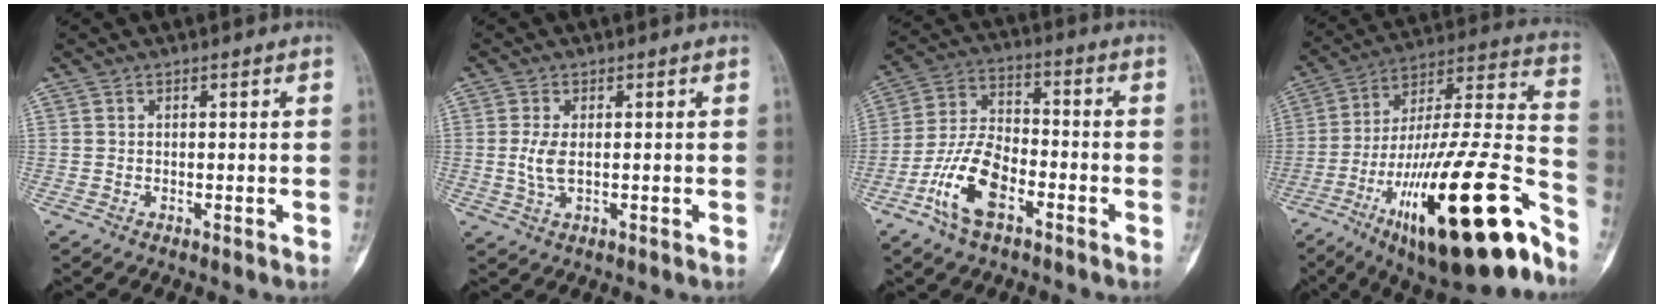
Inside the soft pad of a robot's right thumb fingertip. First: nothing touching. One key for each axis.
{"total": 3.6, "fx": -0.1, "fy": 1.5, "fz": 3.2, "tx": -0.077, "ty": -0.005, "tz": -0.001}
{"total": 12.1, "fx": -5.7, "fy": 6.1, "fz": 8.8, "tx": -0.173, "ty": 0.031, "tz": -0.111}
{"total": 32.2, "fx": -16.9, "fy": 8.2, "fz": 26.1, "tx": -0.376, "ty": 0.077, "tz": -0.266}